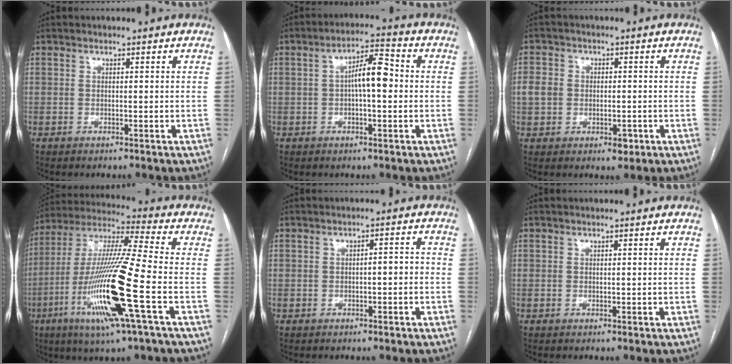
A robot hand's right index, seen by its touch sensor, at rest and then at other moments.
{"total": 6.6, "force": [0.2, 1.8, 6.4], "torque": [-0.112, 0.023, 0.001]}
{"total": 5.7, "force": [-1.1, 4.5, 3.3], "torque": [-0.059, 0.013, -0.011]}
{"total": 19.3, "force": [-6.2, 0.0, 18.2], "torque": [-0.381, -0.024, -0.124]}
{"total": 2.1, "force": [-0.4, 0.9, 1.9], "torque": [-0.029, 0.013, -0.003]}
{"total": 0.0}